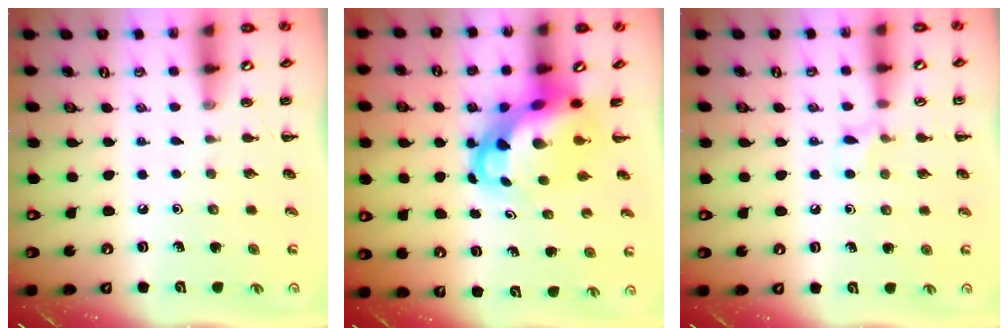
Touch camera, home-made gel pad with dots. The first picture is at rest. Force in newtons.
{"total": 6.1, "press": 5.9, "slide": 1.4}
{"total": 6.1, "press": 5.7, "slide": 2.1}